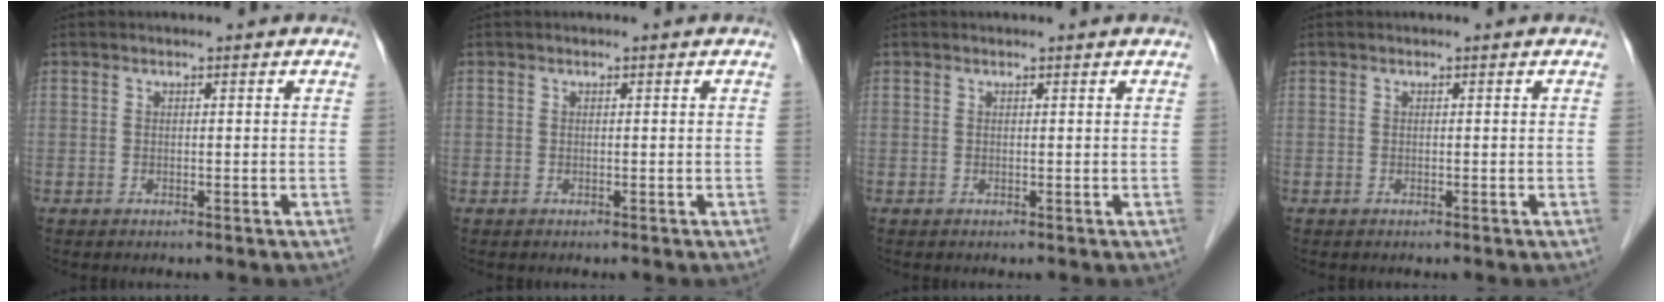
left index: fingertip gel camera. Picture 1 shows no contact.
{"total": 0.0}
{"total": 0.8, "force": [0.8, 0.0, 0.2], "torque": [-0.010, 0.004, 0.009]}
{"total": 0.0}